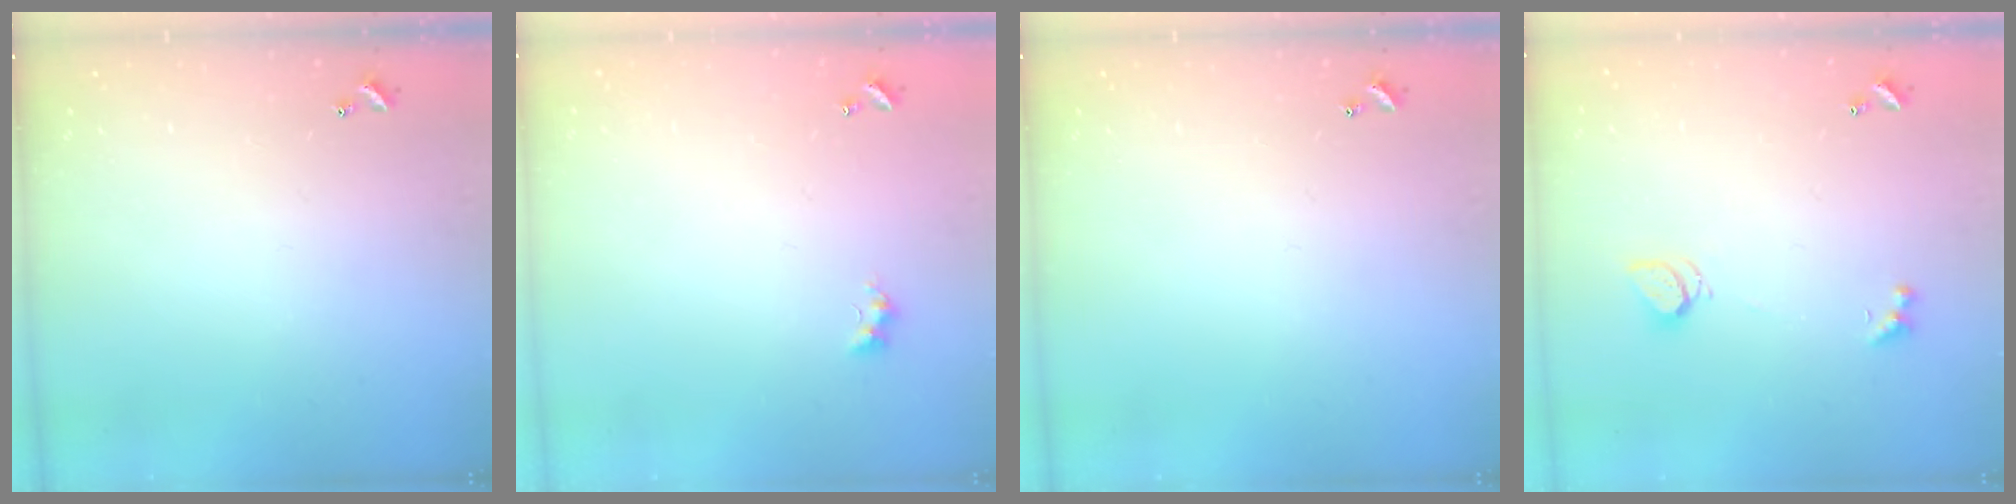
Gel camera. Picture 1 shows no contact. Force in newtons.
{"total": 2.7, "press": 2.6, "slide": 0.6}
{"total": 0.0}
{"total": 2.0, "press": 1.9, "slide": 0.5}